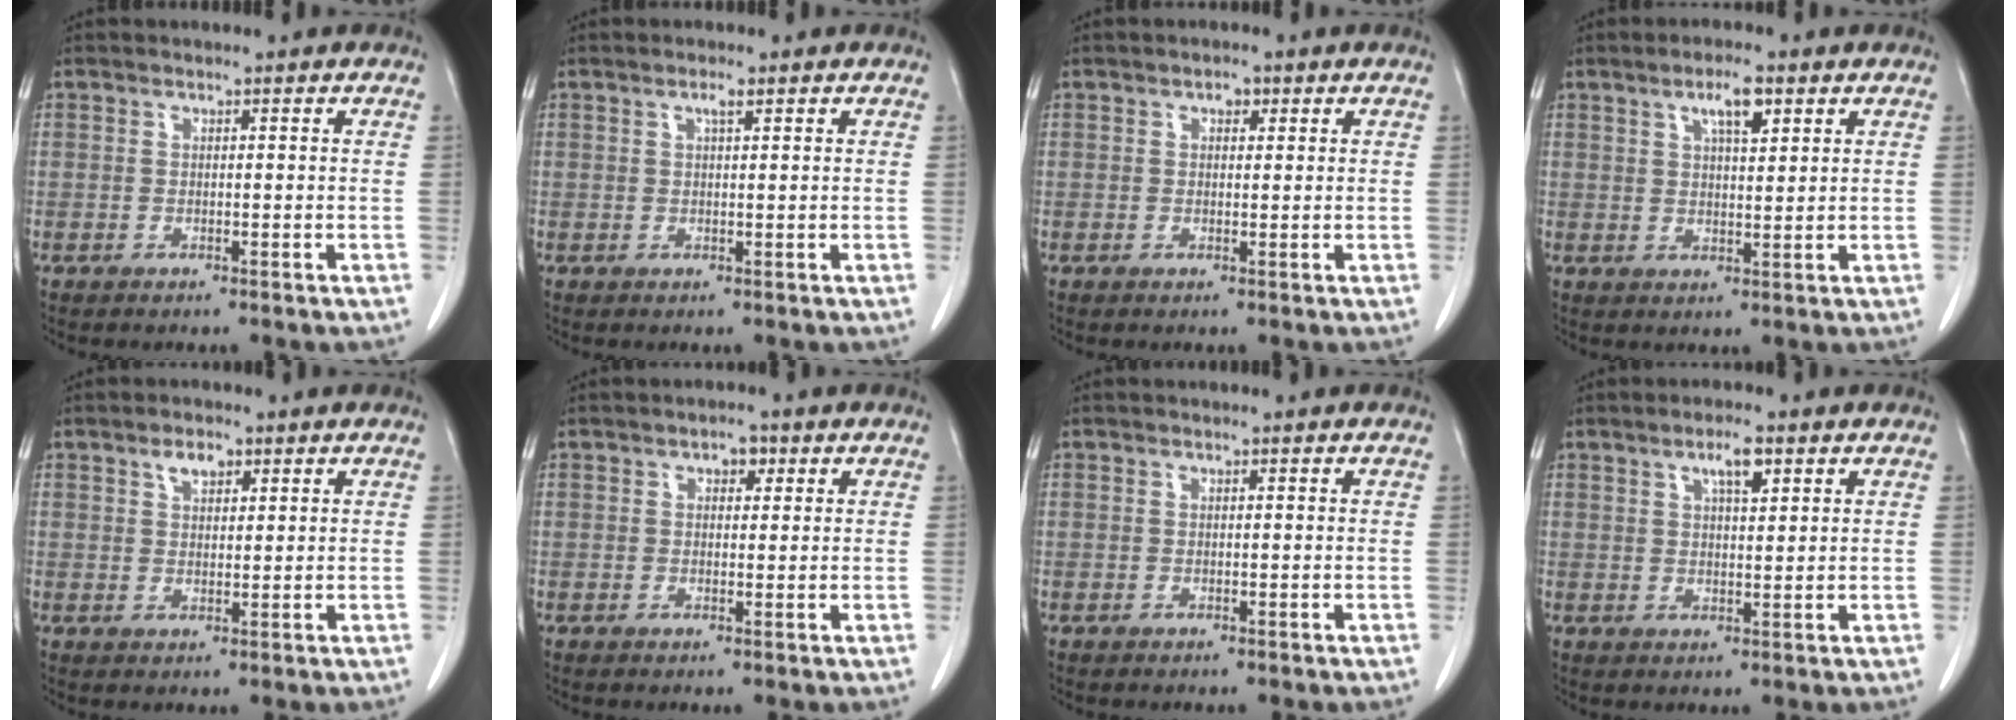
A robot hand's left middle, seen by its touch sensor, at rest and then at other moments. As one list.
[{"total": 1.2, "force": [0.7, 0.1, 1.0], "torque": [-0.020, -0.001, 0.012]}, {"total": 1.3, "force": [0.7, 0.8, 0.8], "torque": [-0.015, 0.003, 0.010]}, {"total": 4.7, "force": [2.5, 1.1, 3.8], "torque": [-0.068, 0.001, 0.044]}, {"total": 2.7, "force": [1.6, 1.5, 1.6], "torque": [-0.030, 0.003, 0.030]}, {"total": 1.9, "force": [0.9, 1.1, 1.2], "torque": [-0.018, 0.006, 0.013]}, {"total": 0.0}, {"total": 3.7, "force": [2.1, 0.8, 3.0], "torque": [-0.056, 0.000, 0.035]}]